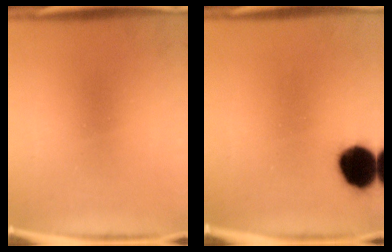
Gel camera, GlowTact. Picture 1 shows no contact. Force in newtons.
{"total": 11.9}